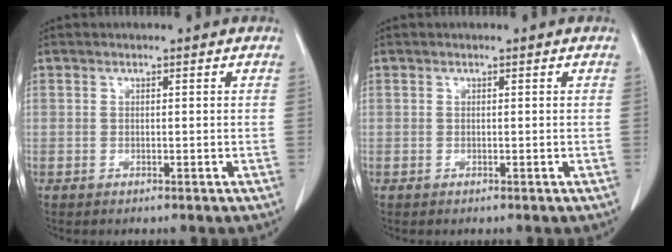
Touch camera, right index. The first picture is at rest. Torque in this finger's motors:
{"motor_torque": [0.00, 0.00, 0.00, 0.00]}